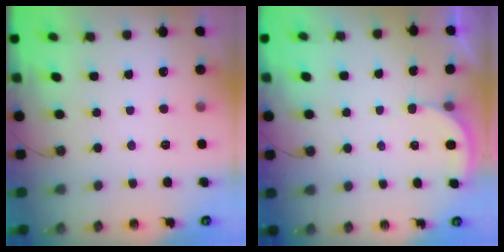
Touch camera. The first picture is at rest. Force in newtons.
{"total": 2.3, "press": 2.3, "slide": 0.2}